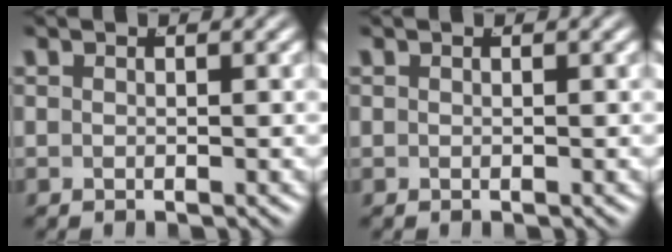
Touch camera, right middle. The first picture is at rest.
{"total": 0.0}